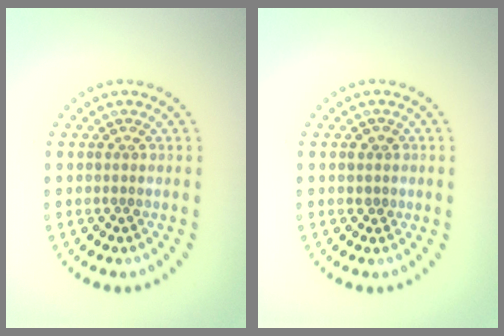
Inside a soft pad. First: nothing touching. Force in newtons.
{"total": 0.9, "press": 0.8, "slide": 0.4}